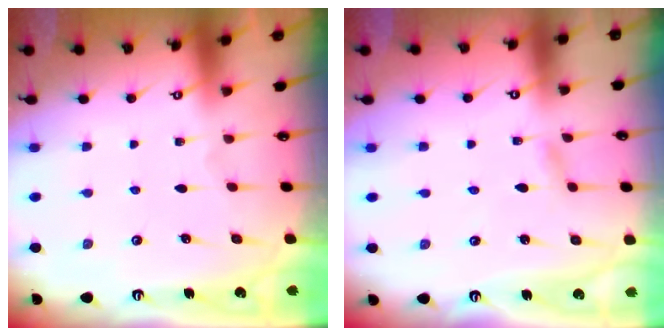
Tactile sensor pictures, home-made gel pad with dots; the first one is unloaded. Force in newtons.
{"total": 1.1, "press": 1.1, "slide": 0.1}